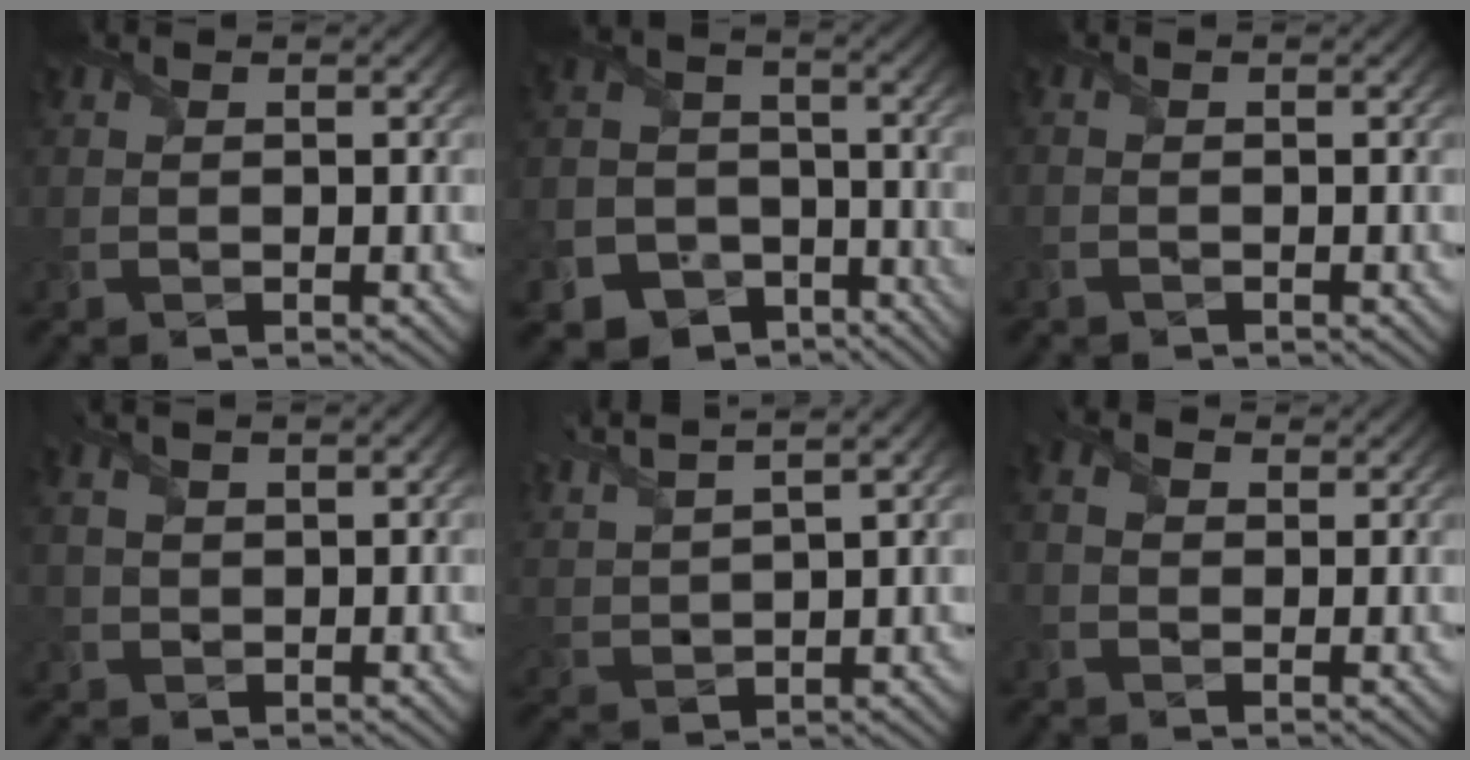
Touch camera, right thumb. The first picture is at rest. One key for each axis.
{"total": 11.7, "fx": -7.4, "fy": 8.4, "fz": 3.5, "tx": -0.098, "ty": -0.042, "tz": -0.132}
{"total": 0.7, "fx": -0.7, "fy": 0.2, "fz": 0.0, "tx": 0.002, "ty": -0.003, "tz": -0.015}
{"total": 2.9, "fx": 0.6, "fy": 1.8, "fz": 2.1, "tx": -0.052, "ty": 0.002, "tz": 0.012}
{"total": 7.0, "fx": 5.6, "fy": 0.9, "fz": 4.1, "tx": -0.110, "ty": 0.024, "tz": 0.110}
{"total": 2.2, "fx": 0.1, "fy": 1.7, "fz": 1.4, "tx": -0.038, "ty": 0.004, "tz": -0.004}